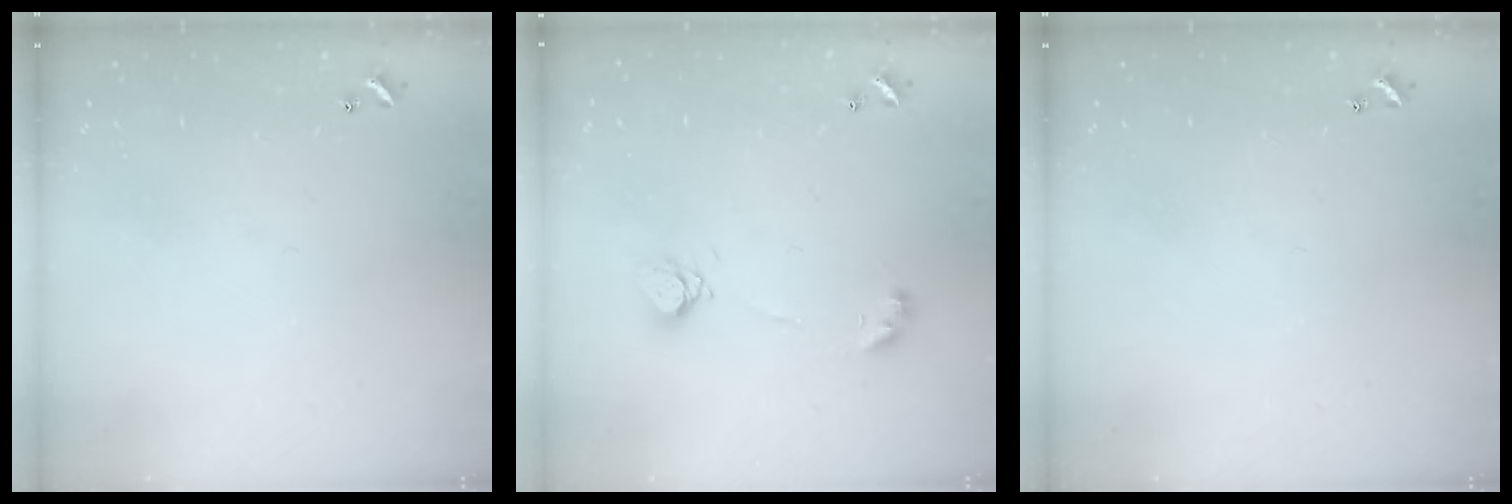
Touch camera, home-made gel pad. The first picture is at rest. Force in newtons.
{"total": 6.7, "press": 6.7, "slide": 0.5}
{"total": 0.0}